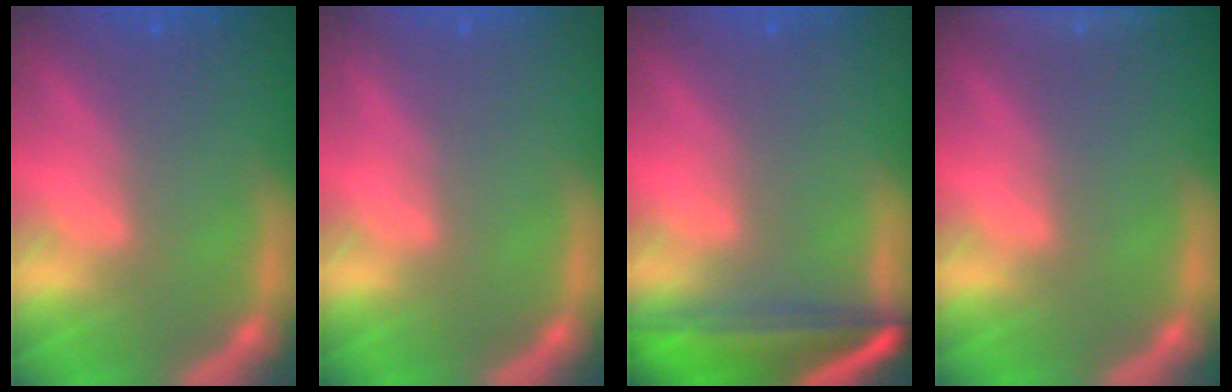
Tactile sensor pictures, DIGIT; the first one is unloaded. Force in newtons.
{"total": 0.0}
{"total": 8.1}
{"total": 3.5}